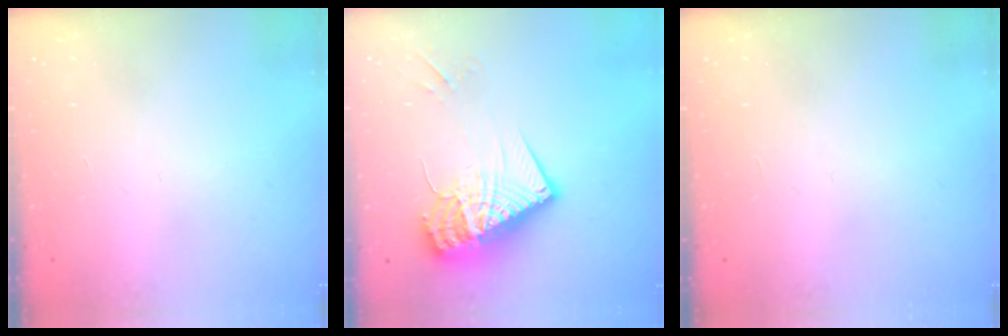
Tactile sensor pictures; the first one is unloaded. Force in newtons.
{"total": 18.3, "press": 18.2, "slide": 1.8}
{"total": 0.0}